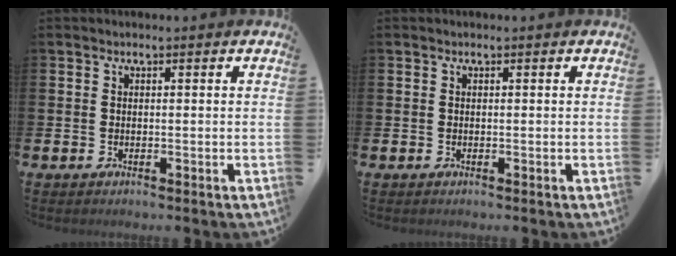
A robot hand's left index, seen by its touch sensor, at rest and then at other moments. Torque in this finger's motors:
{"motor_torque": [0.00, 0.00, 0.01, 0.00]}